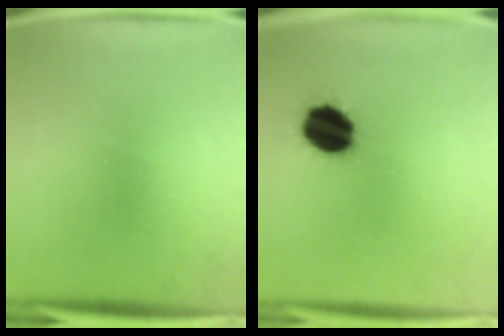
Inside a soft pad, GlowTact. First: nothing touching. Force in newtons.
{"total": 13.6}